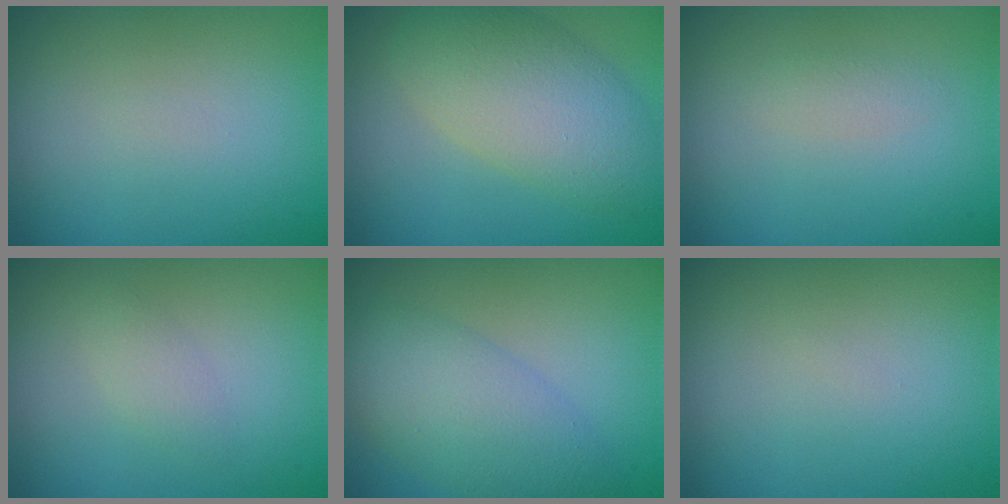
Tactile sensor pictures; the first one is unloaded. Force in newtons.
{"total": 6.7, "press": 6.7, "slide": 0.4}
{"total": 1.0, "press": 1.0, "slide": 0.0}
{"total": 1.4, "press": 1.4, "slide": 0.1}
{"total": 5.9, "press": 5.9, "slide": 0.1}
{"total": 0.0}